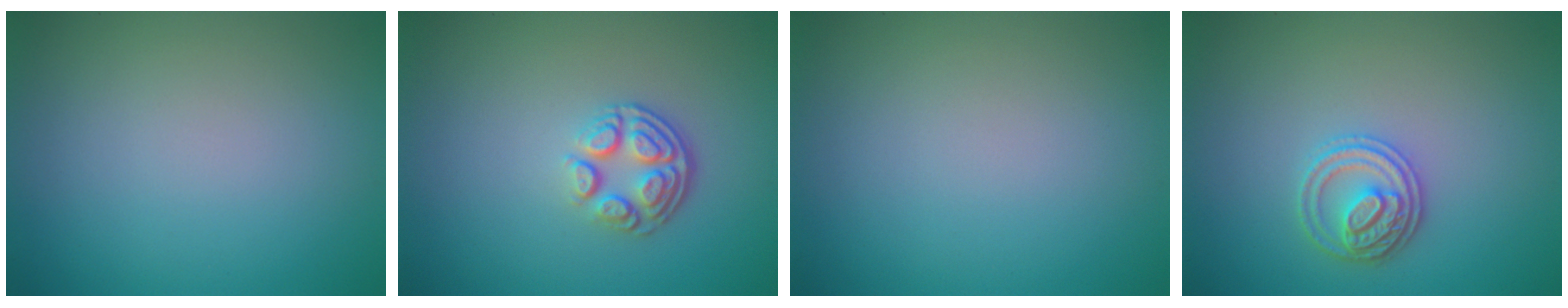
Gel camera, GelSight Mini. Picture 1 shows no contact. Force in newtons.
{"total": 3.7, "press": 2.6, "slide": 2.6}
{"total": 0.0}
{"total": 2.9, "press": 2.8, "slide": 0.7}